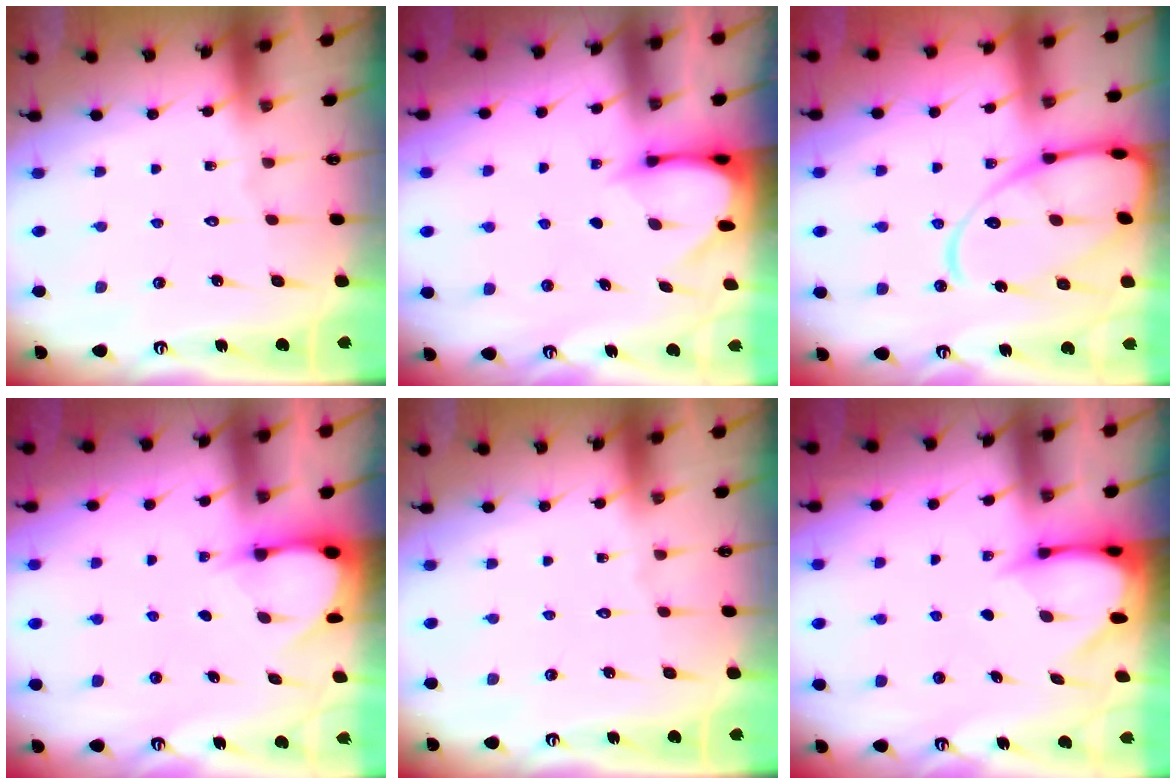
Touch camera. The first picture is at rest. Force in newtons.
{"total": 3.4, "press": 3.4, "slide": 0.3}
{"total": 15.7, "press": 15.6, "slide": 1.7}
{"total": 3.2, "press": 3.2, "slide": 0.3}
{"total": 0.0}
{"total": 3.7, "press": 3.7, "slide": 0.2}